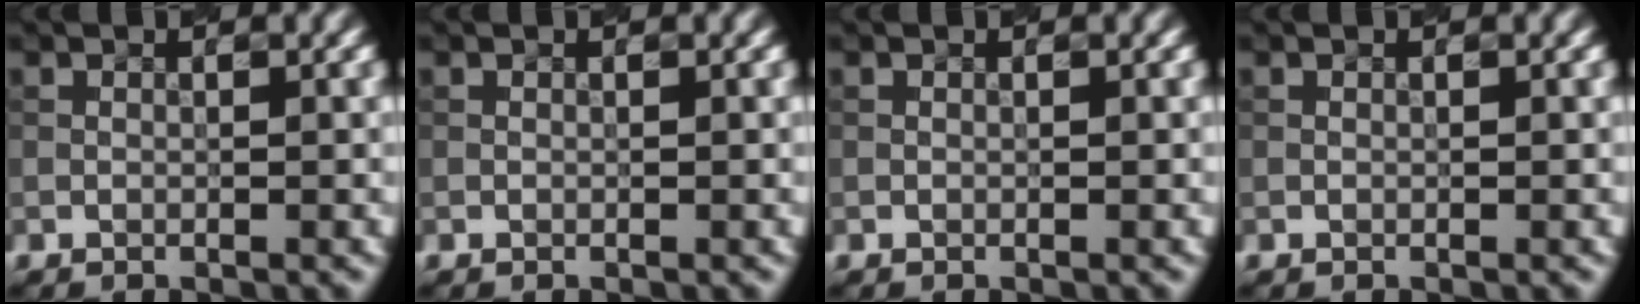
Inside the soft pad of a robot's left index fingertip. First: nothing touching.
{"total": 0.0}
{"total": 0.0}
{"total": 0.0}